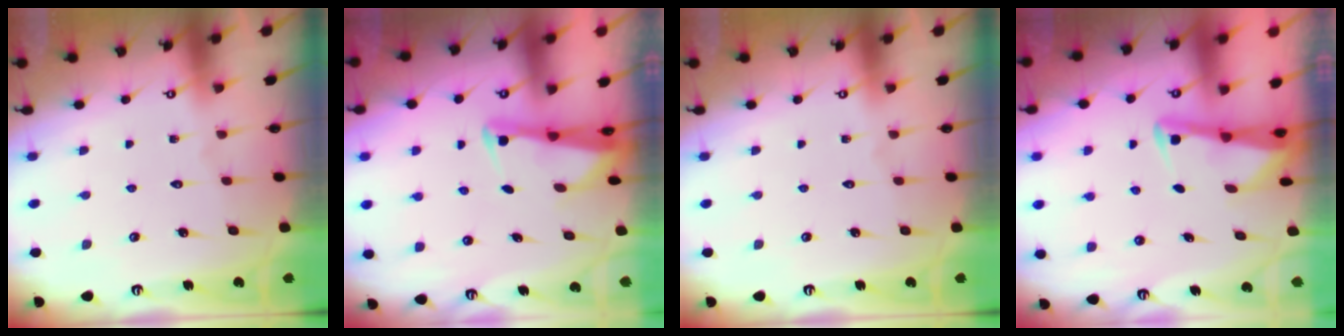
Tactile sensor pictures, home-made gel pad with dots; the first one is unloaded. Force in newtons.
{"total": 2.4, "press": 2.4, "slide": 0.5}
{"total": 0.0}
{"total": 2.9, "press": 2.8, "slide": 0.4}